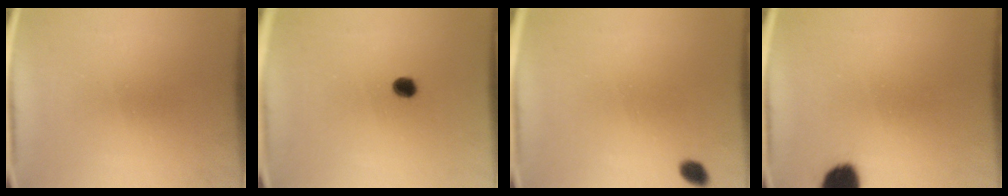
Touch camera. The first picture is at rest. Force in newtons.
{"total": 2.7}
{"total": 2.0}
{"total": 7.6}